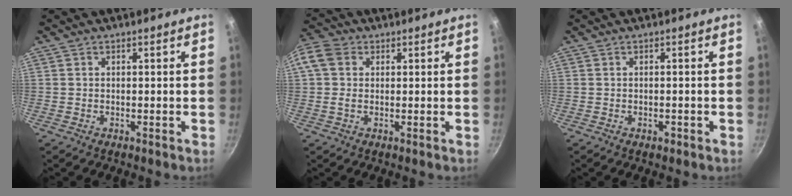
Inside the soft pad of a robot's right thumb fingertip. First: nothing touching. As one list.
[{"total": 8.5, "force": [1.8, 6.5, 5.2], "torque": [-0.116, 0.019, 0.020]}, {"total": 1.1, "force": [-0.5, 0.6, 0.8], "torque": [-0.011, 0.003, -0.006]}]